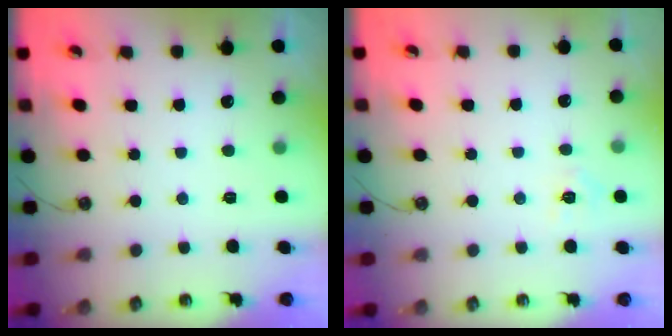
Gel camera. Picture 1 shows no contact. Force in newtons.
{"total": 8.7, "press": 8.6, "slide": 0.8}